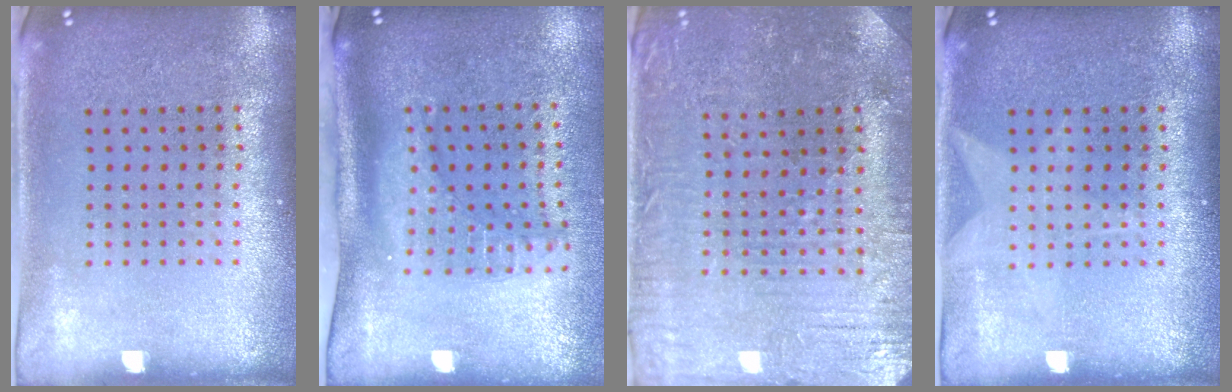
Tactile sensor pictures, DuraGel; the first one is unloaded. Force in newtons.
{"total": 2.2, "press": 1.7, "slide": 1.5}
{"total": 1.3, "press": 1.3, "slide": 0.4}
{"total": 1.0, "press": 1.0, "slide": 0.1}